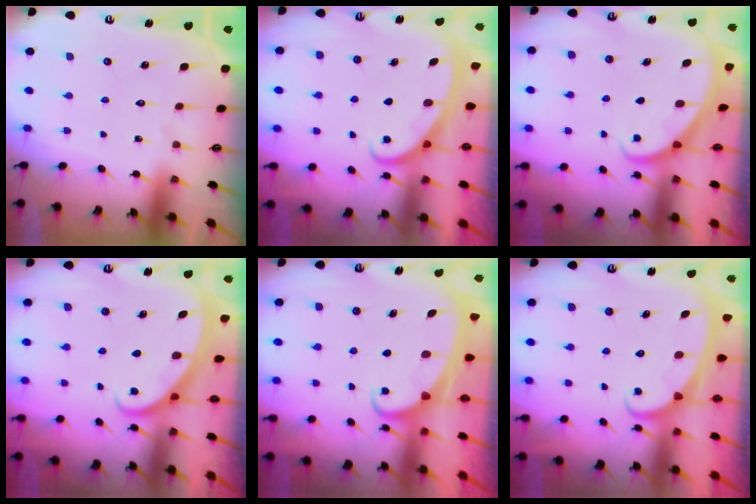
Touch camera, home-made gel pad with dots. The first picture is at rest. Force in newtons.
{"total": 2.9, "press": 2.8, "slide": 0.4}
{"total": 1.9, "press": 1.9, "slide": 0.1}
{"total": 3.1, "press": 3.1, "slide": 0.1}
{"total": 2.1, "press": 2.1, "slide": 0.2}
{"total": 2.4, "press": 2.4, "slide": 0.3}